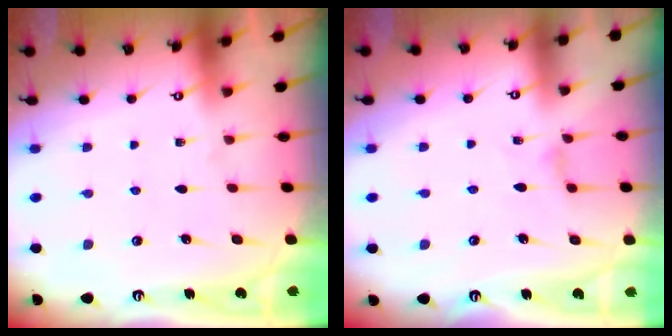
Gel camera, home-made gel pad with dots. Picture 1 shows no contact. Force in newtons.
{"total": 2.3, "press": 2.2, "slide": 0.5}